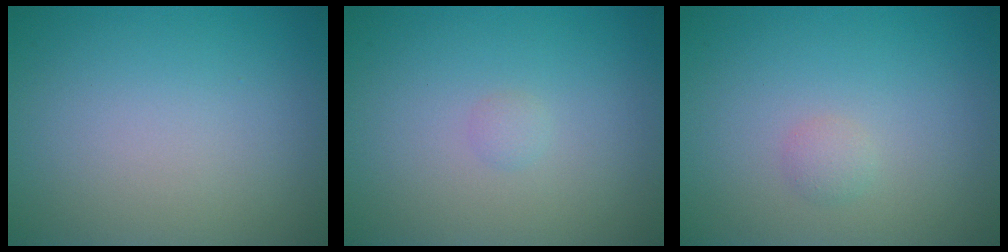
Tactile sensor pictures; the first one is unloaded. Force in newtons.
{"total": 0.6, "press": 0.6, "slide": 0.0}
{"total": 0.9, "press": 0.9, "slide": 0.0}